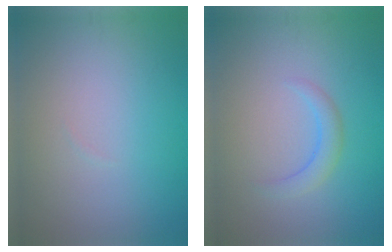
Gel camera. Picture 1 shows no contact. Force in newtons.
{"total": 1.9, "press": 1.9, "slide": 0.3}